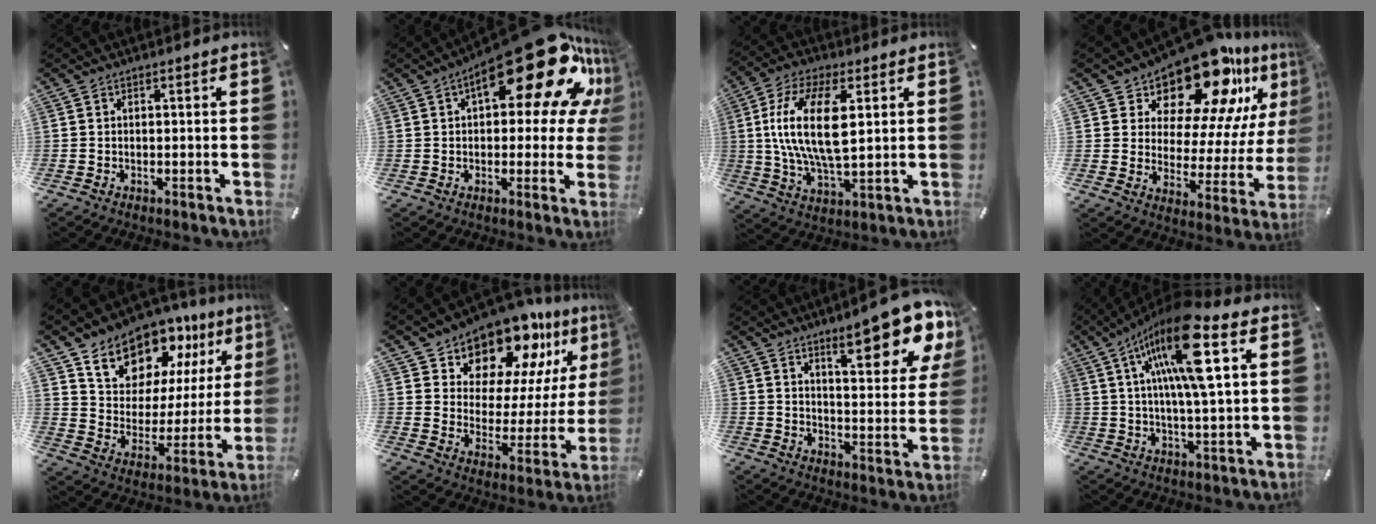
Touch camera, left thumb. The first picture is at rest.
{"total": 24.7, "force": [12.5, 9.8, 18.9], "torque": [-0.253, -0.080, 0.201]}
{"total": 16.1, "force": [3.1, 7.0, 14.2], "torque": [-0.302, -0.007, 0.048]}
{"total": 20.0, "force": [16.3, 7.8, 8.5], "torque": [-0.124, -0.145, 0.272]}
{"total": 13.5, "force": [11.1, 7.6, 1.2], "torque": [-0.031, -0.115, 0.205]}
{"total": 16.1, "force": [13.8, 7.3, 3.9], "torque": [-0.070, -0.131, 0.239]}
{"total": 15.4, "force": [10.6, 4.5, 10.2], "torque": [-0.136, -0.070, 0.170]}
{"total": 18.3, "force": [7.1, 4.2, 16.4], "torque": [-0.310, -0.018, 0.104]}